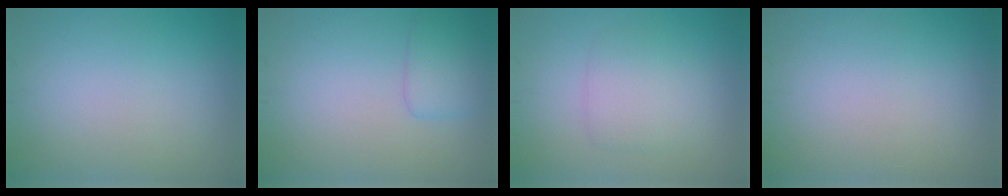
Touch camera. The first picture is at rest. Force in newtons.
{"total": 2.3, "press": 2.3, "slide": 0.1}
{"total": 2.8, "press": 2.8, "slide": 0.0}
{"total": 0.0}